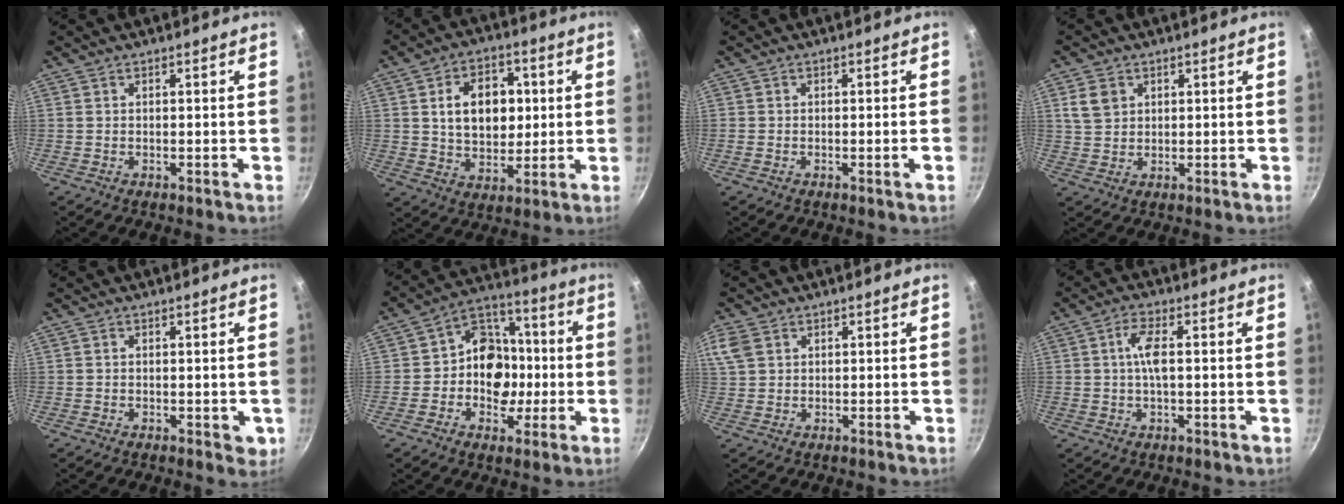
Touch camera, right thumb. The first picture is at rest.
{"total": 13.0, "force": [2.2, 9.3, 8.9], "torque": [-0.099, -0.003, 0.038]}
{"total": 1.1, "force": [-0.5, 0.1, 1.0], "torque": [-0.018, 0.008, -0.010]}
{"total": 4.0, "force": [1.6, 3.3, 1.7], "torque": [-0.015, 0.001, 0.032]}
{"total": 2.8, "force": [-0.1, 1.8, 2.2], "torque": [-0.021, -0.003, 0.000]}
{"total": 13.2, "force": [-1.3, 10.8, 7.4], "torque": [-0.061, 0.029, -0.037]}
{"total": 5.7, "force": [2.4, 4.1, 3.1], "torque": [-0.065, 0.007, 0.048]}
{"total": 5.0, "force": [0.5, 1.7, 4.6], "torque": [-0.097, 0.009, 0.005]}